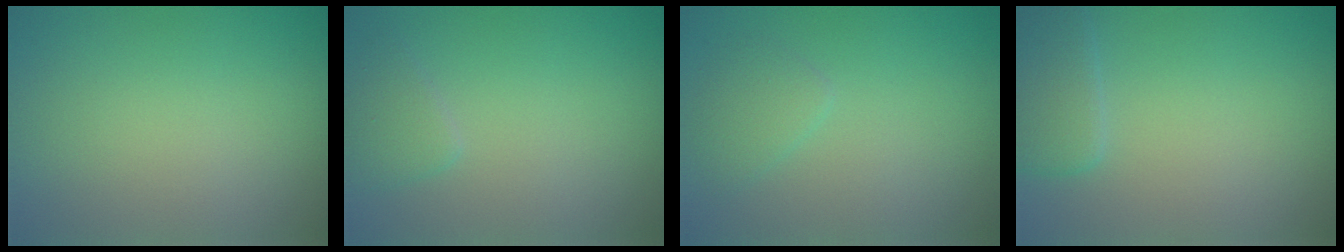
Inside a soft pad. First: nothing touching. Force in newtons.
{"total": 1.5, "press": 1.5, "slide": 0.1}
{"total": 1.5, "press": 1.5, "slide": 0.1}
{"total": 2.5, "press": 2.5, "slide": 0.2}